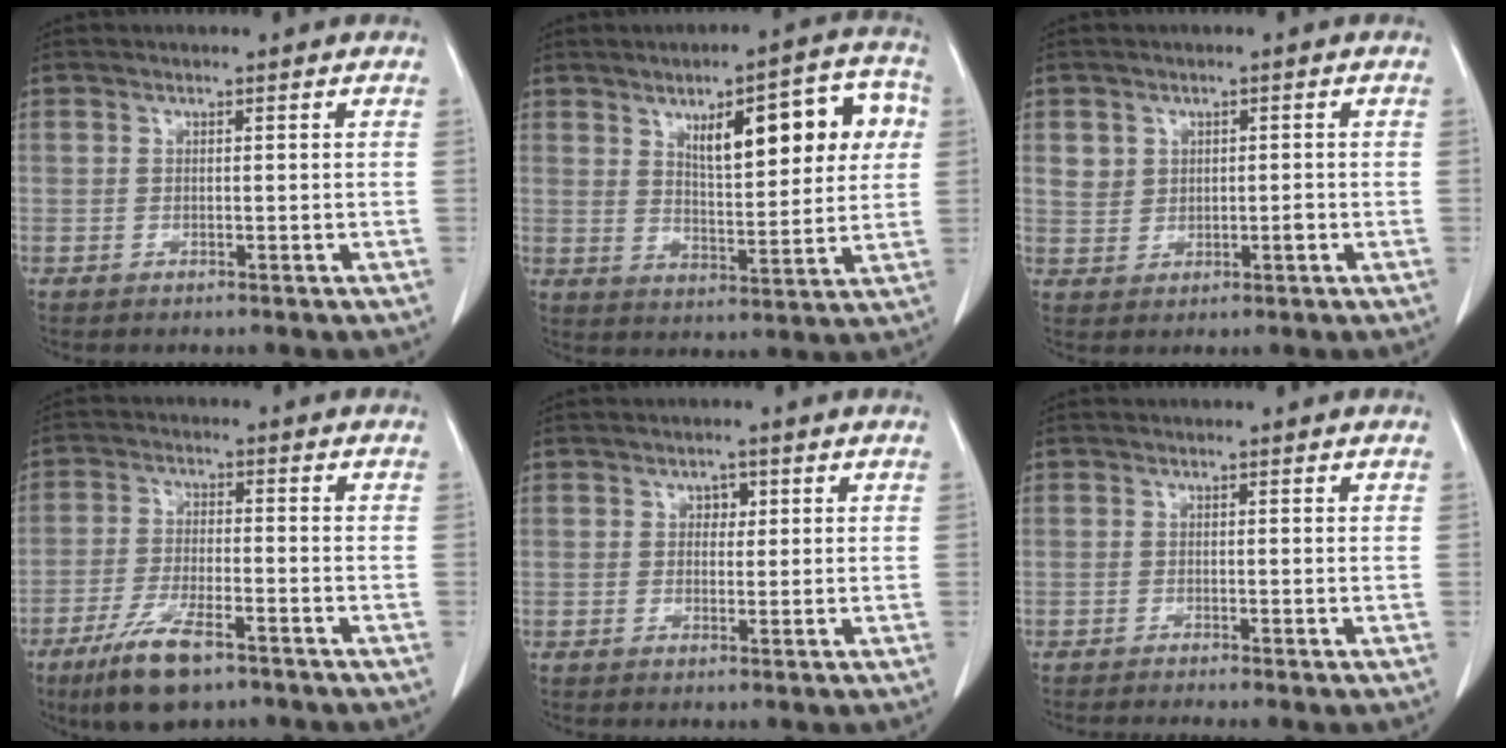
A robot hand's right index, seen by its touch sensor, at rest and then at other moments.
{"total": 14.3, "force": [4.7, 4.2, 12.8], "torque": [-0.169, 0.024, 0.068]}
{"total": 3.0, "force": [0.5, 2.5, 1.6], "torque": [-0.022, 0.007, 0.014]}
{"total": 9.3, "force": [-6.2, 2.3, 6.6], "torque": [-0.133, -0.017, -0.109]}
{"total": 1.7, "force": [0.5, 1.3, 1.0], "torque": [-0.008, 0.001, 0.005]}
{"total": 2.2, "force": [-1.9, -0.4, 1.2], "torque": [-0.021, -0.003, -0.034]}